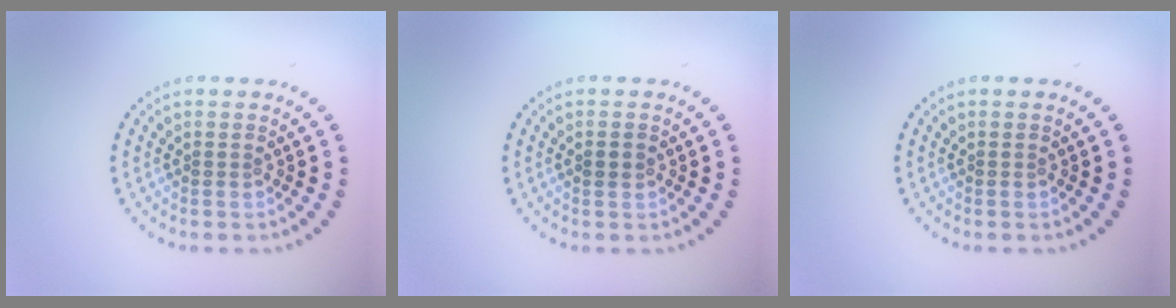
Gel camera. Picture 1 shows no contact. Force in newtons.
{"total": 1.3, "press": 1.3, "slide": 0.2}
{"total": 0.0}